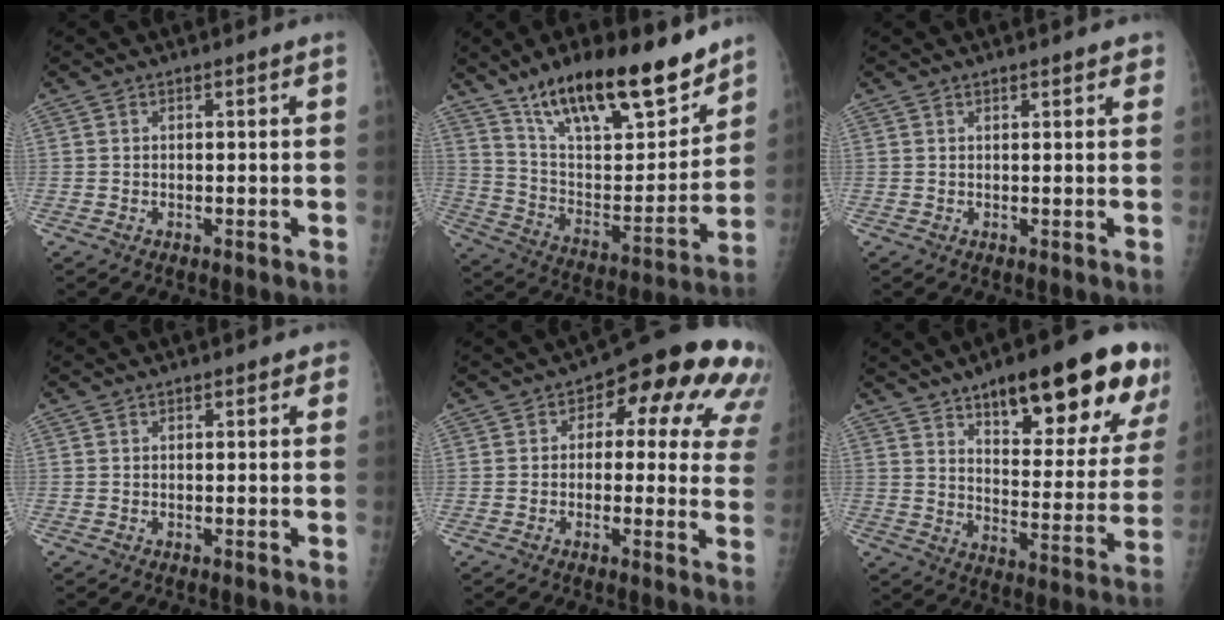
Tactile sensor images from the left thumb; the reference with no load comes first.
{"total": 24.3, "force": [17.5, 8.0, 14.8], "torque": [-0.201, -0.072, 0.296]}
{"total": 2.3, "force": [1.7, 0.8, 1.3], "torque": [-0.003, -0.001, 0.017]}
{"total": 1.5, "force": [0.7, 0.9, 1.0], "torque": [0.000, 0.003, 0.004]}
{"total": 16.9, "force": [6.5, 8.9, 12.9], "torque": [-0.099, 0.009, 0.061]}
{"total": 25.1, "force": [14.5, 8.1, 18.8], "torque": [-0.215, -0.044, 0.208]}